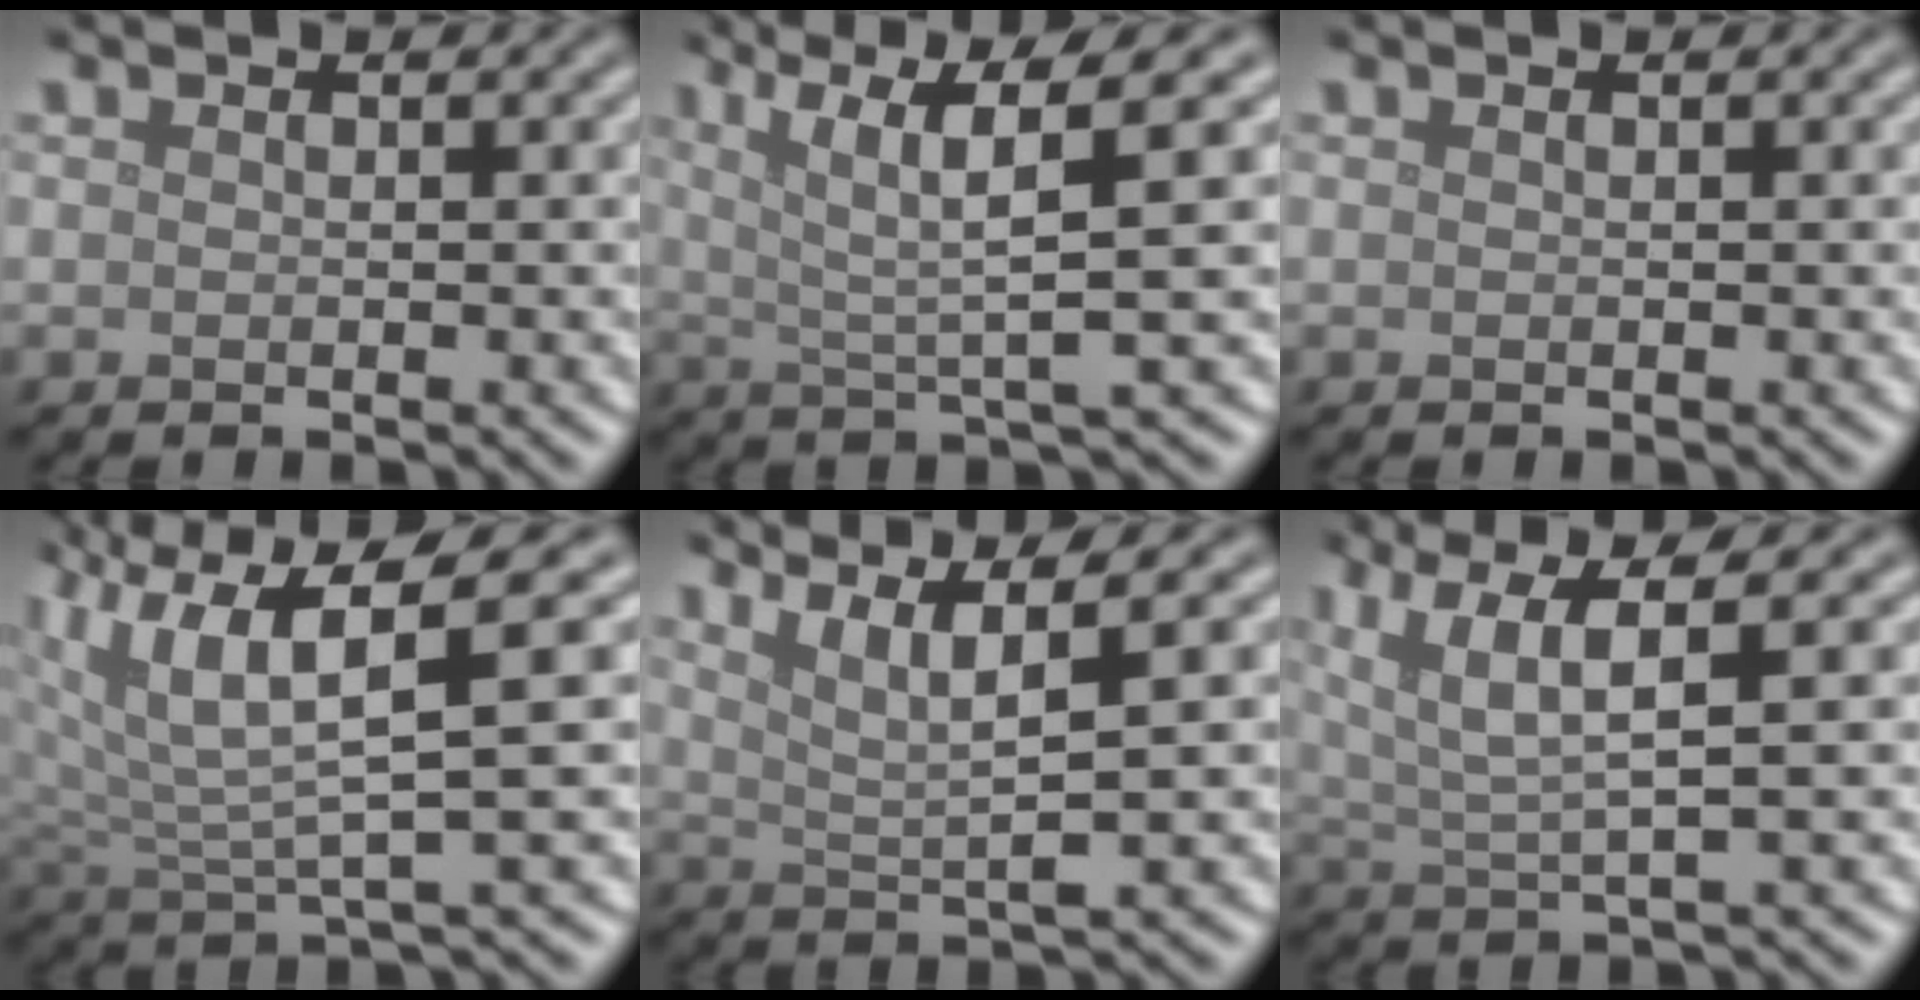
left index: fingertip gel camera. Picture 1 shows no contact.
{"total": 6.6, "force": [2.6, 1.0, 6.0], "torque": [-0.105, 0.010, 0.047]}
{"total": 0.0}
{"total": 7.2, "force": [2.7, 1.8, 6.4], "torque": [-0.130, 0.003, 0.051]}
{"total": 4.9, "force": [2.5, 0.7, 4.2], "torque": [-0.076, 0.006, 0.050]}
{"total": 6.1, "force": [2.9, 1.3, 5.2], "torque": [-0.107, 0.010, 0.059]}